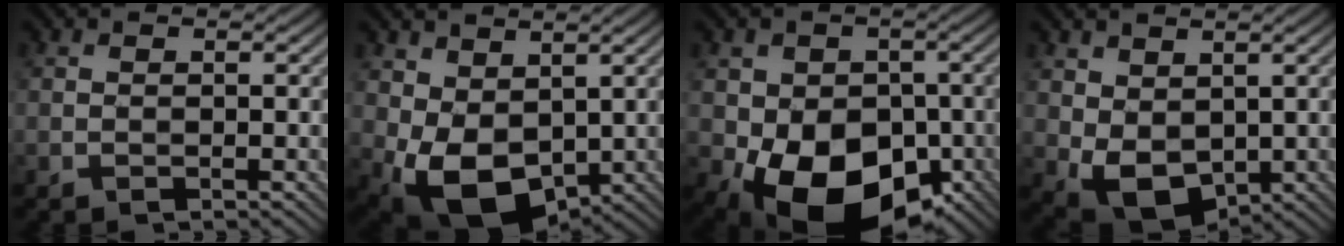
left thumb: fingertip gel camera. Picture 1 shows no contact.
{"total": 9.9, "force": [-0.1, 6.8, 7.3], "torque": [-0.170, -0.027, 0.005]}
{"total": 14.2, "force": [-4.7, 10.2, 8.7], "torque": [-0.125, -0.028, -0.090]}
{"total": 6.8, "force": [0.4, 4.7, 4.9], "torque": [-0.126, -0.019, 0.011]}